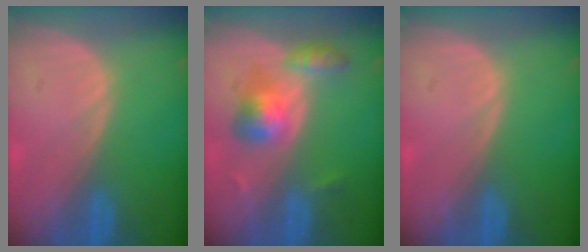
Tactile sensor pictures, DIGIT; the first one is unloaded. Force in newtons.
{"total": 5.6, "press": 5.4, "slide": 1.5}
{"total": 0.0}